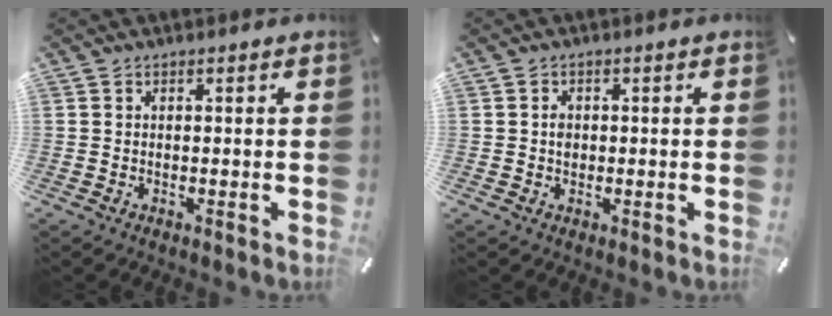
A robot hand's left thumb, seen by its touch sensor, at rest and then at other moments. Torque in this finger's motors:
{"motor_torque": [-0.07, -0.09, 0.10, -0.13, 0.11]}